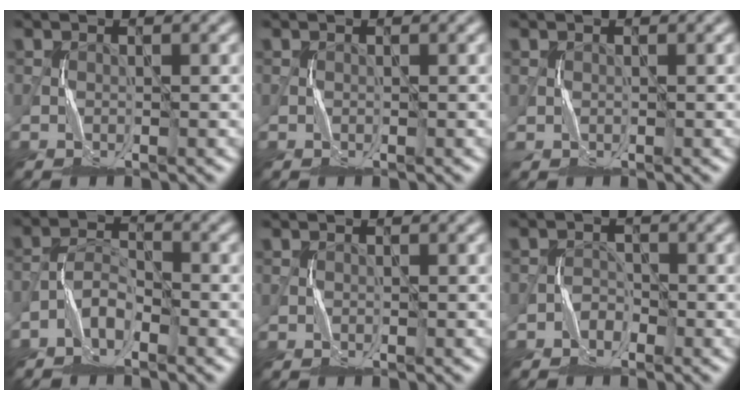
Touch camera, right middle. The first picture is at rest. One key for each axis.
{"total": 0.0}
{"total": 0.0}
{"total": 2.8, "fx": -1.9, "fy": 1.2, "fz": 1.6, "tx": -0.029, "ty": 0.012, "tz": -0.044}
{"total": 0.0}
{"total": 1.3, "fx": -0.9, "fy": 0.8, "fz": 0.4, "tx": -0.003, "ty": 0.009, "tz": -0.017}